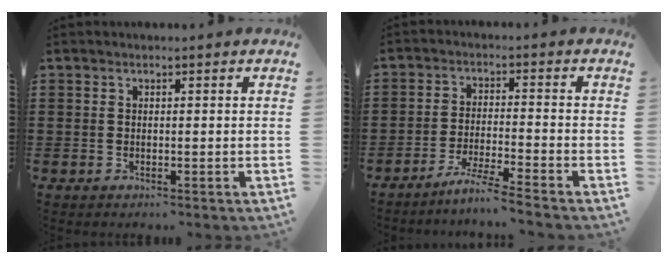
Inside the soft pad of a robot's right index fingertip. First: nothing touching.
{"total": 4.7, "force": [-4.2, -0.9, 1.9], "torque": [-0.039, -0.014, -0.082]}